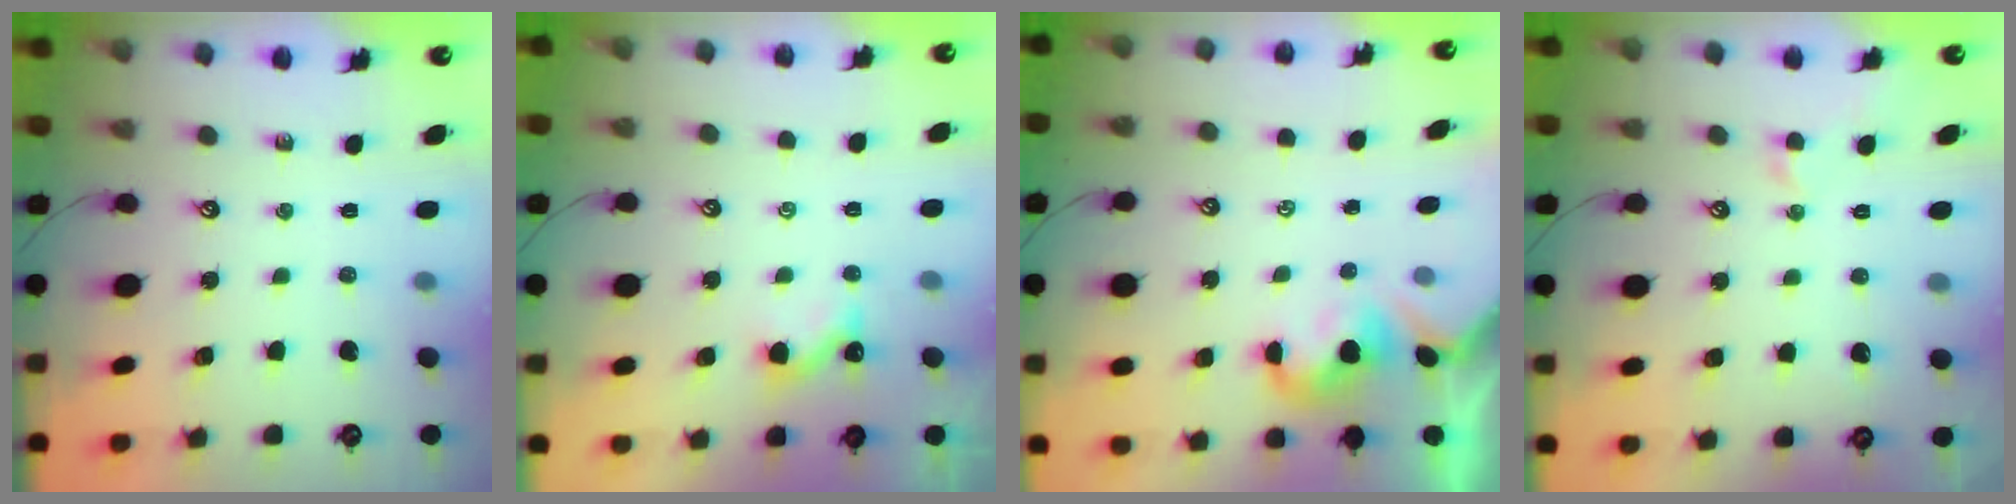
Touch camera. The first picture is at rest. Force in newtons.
{"total": 0.0}
{"total": 1.2, "press": 1.1, "slide": 0.6}
{"total": 1.0, "press": 0.9, "slide": 0.4}